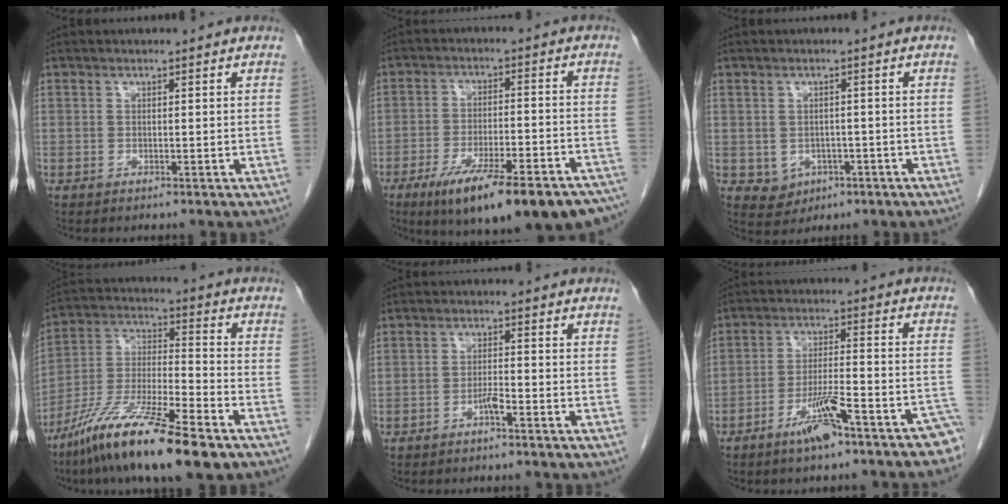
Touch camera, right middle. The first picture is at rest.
{"total": 22.8, "force": [-17.1, 4.5, 14.4], "torque": [-0.156, -0.007, -0.239]}
{"total": 4.1, "force": [-1.3, 3.5, 1.6], "torque": [-0.023, 0.000, -0.005]}
{"total": 18.3, "force": [-12.1, 1.8, 13.7], "torque": [-0.268, -0.039, -0.219]}
{"total": 1.9, "force": [-1.4, 0.0, 1.4], "torque": [-0.024, 0.002, -0.025]}
{"total": 9.9, "force": [-7.3, 1.4, 6.5], "torque": [-0.100, 0.029, -0.115]}